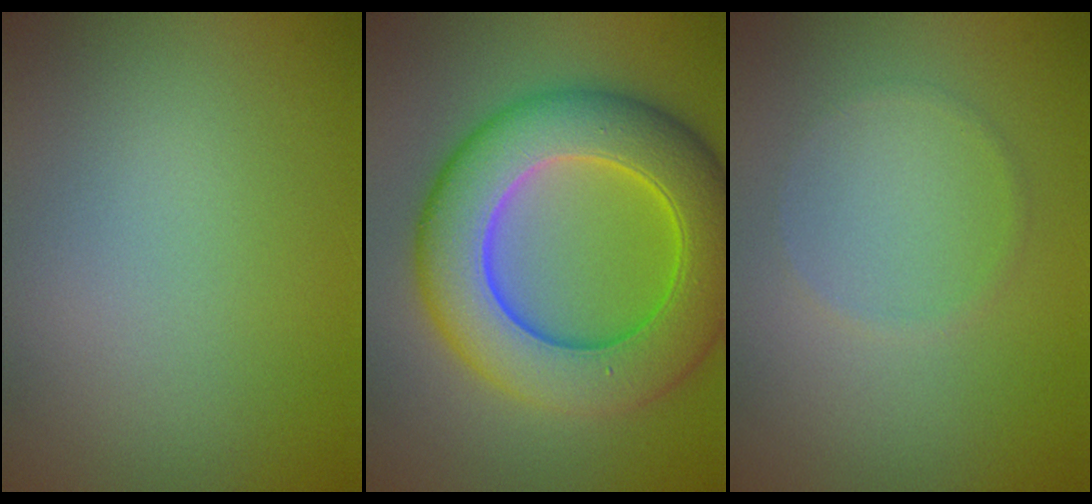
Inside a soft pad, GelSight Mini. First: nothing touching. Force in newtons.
{"total": 10.4, "press": 10.4, "slide": 0.2}
{"total": 0.6, "press": 0.6, "slide": 0.1}